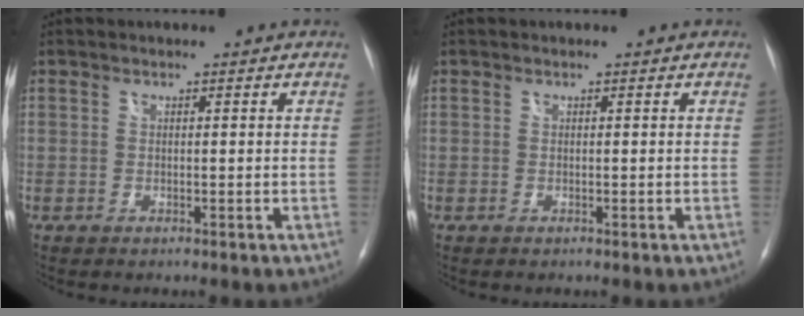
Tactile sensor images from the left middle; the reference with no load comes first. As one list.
[{"total": 0.0}]